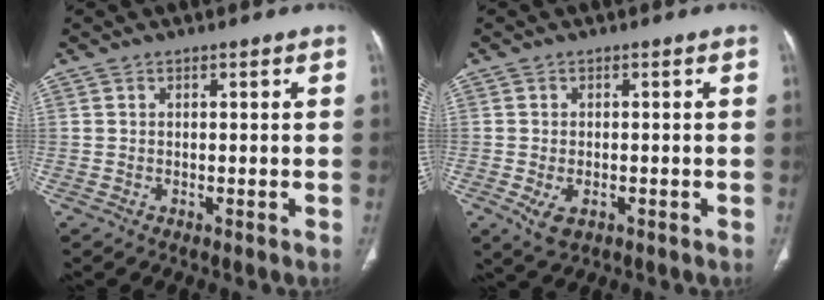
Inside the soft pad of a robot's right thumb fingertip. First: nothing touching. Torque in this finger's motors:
{"motor_torque": [-0.24, 0.13, 0.10, 0.50, 0.10]}